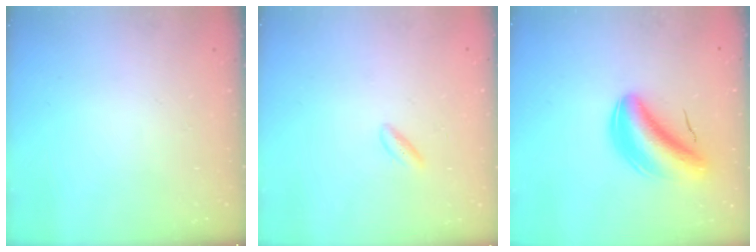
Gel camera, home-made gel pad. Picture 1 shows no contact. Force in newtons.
{"total": 2.2, "press": 1.9, "slide": 1.2}
{"total": 5.9, "press": 5.5, "slide": 2.2}